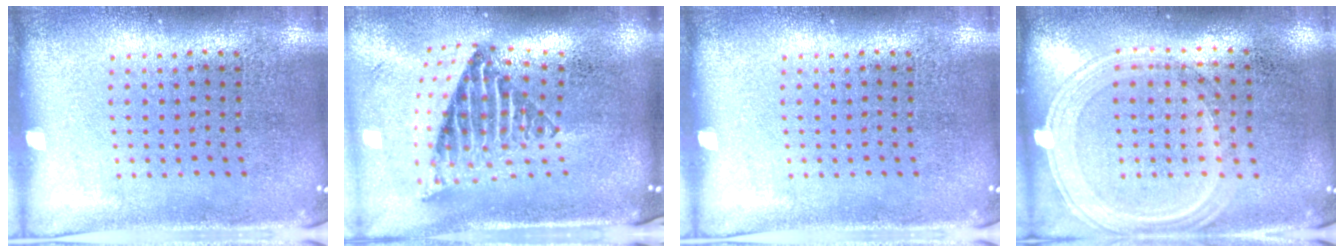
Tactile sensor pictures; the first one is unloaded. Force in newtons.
{"total": 2.7, "press": 1.7, "slide": 2.0}
{"total": 0.0}
{"total": 1.2, "press": 1.2, "slide": 0.4}